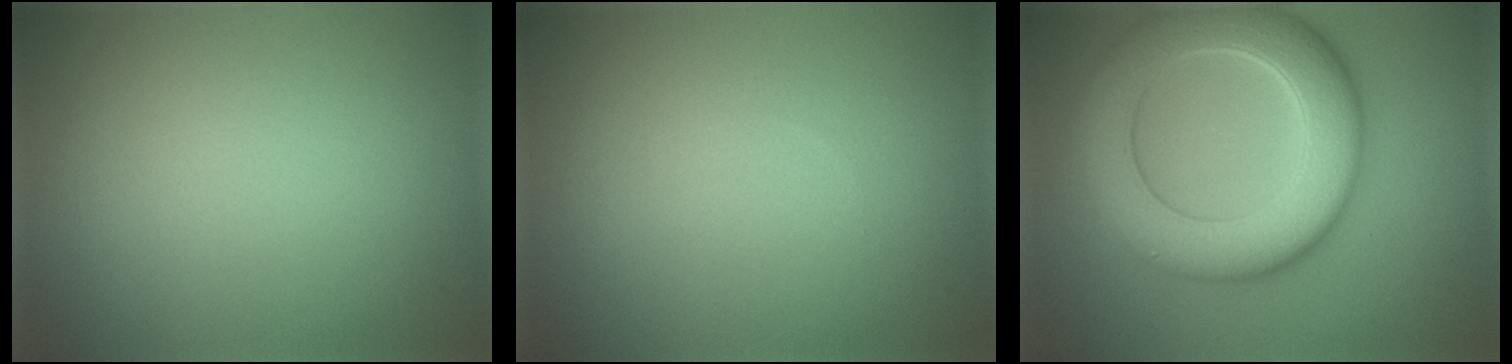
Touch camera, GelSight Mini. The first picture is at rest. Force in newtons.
{"total": 0.0}
{"total": 9.4, "press": 9.3, "slide": 0.8}